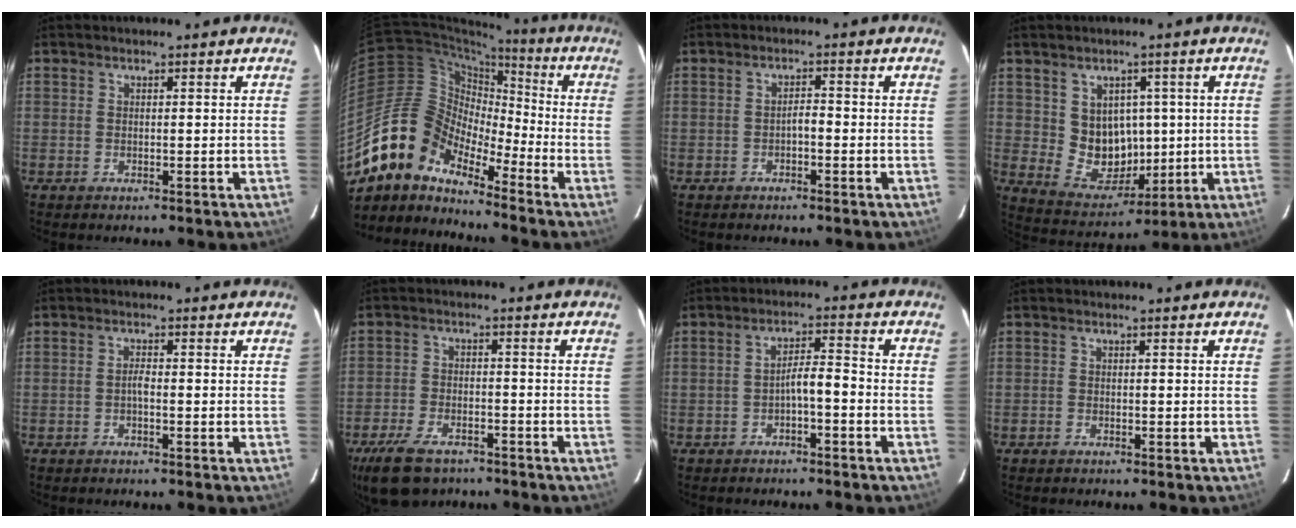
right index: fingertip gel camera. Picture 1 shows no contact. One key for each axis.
{"total": 14.6, "fx": -11.7, "fy": 6.5, "fz": 5.9, "tx": -0.099, "ty": 0.012, "tz": -0.233}
{"total": 1.4, "fx": -0.9, "fy": 0.4, "fz": 1.0, "tx": -0.017, "ty": 0.007, "tz": -0.015}
{"total": 9.0, "fx": 1.2, "fy": 8.1, "fz": 3.7, "tx": -0.069, "ty": 0.000, "tz": 0.043}
{"total": 1.1, "fx": -0.6, "fy": 0.2, "fz": 0.9, "tx": -0.016, "ty": 0.006, "tz": -0.012}
{"total": 11.1, "fx": -7.9, "fy": 5.5, "fz": 5.5, "tx": -0.140, "ty": -0.008, "tz": -0.138}
{"total": 3.4, "fx": -2.1, "fy": 0.4, "fz": 2.7, "tx": -0.051, "ty": 0.011, "tz": -0.031}
{"total": 0.6, "fx": -0.5, "fy": 0.3, "fz": -0.1, "tx": -0.001, "ty": 0.002, "tz": -0.010}